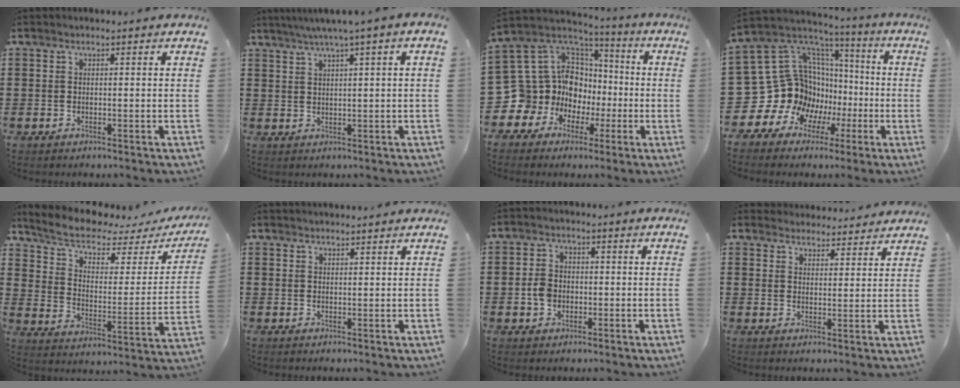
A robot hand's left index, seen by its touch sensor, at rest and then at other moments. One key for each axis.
{"total": 2.9, "fx": 1.5, "fy": -0.5, "fz": 2.4, "tx": -0.047, "ty": -0.001, "tz": 0.025}
{"total": 13.6, "fx": -1.6, "fy": 13.0, "fz": 3.9, "tx": -0.141, "ty": -0.036, "tz": -0.004}
{"total": 16.5, "fx": -2.8, "fy": 15.0, "fz": 6.3, "tx": -0.188, "ty": -0.043, "tz": 0.000}
{"total": 6.5, "fx": 5.1, "fy": 2.0, "fz": 3.5, "tx": -0.093, "ty": -0.031, "tz": 0.088}
{"total": 1.4, "fx": 1.4, "fy": 0.0, "fz": 0.2, "tx": -0.006, "ty": 0.000, "tz": 0.027}
{"total": 3.3, "fx": -0.6, "fy": 2.7, "fz": 1.9, "tx": -0.048, "ty": 0.002, "tz": -0.013}
{"total": 3.7, "fx": 3.7, "fy": 0.5, "fz": 0.1, "tx": -0.014, "ty": -0.014, "tz": 0.069}